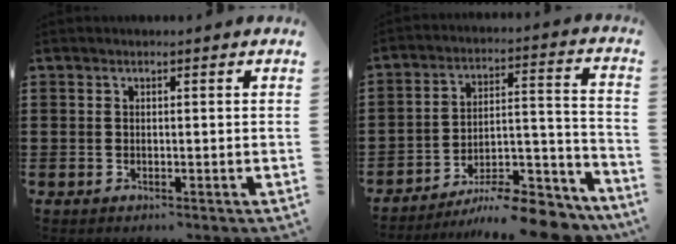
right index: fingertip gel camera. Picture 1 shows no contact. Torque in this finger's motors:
{"motor_torque": [0.51, -0.40, -0.08, -0.13]}